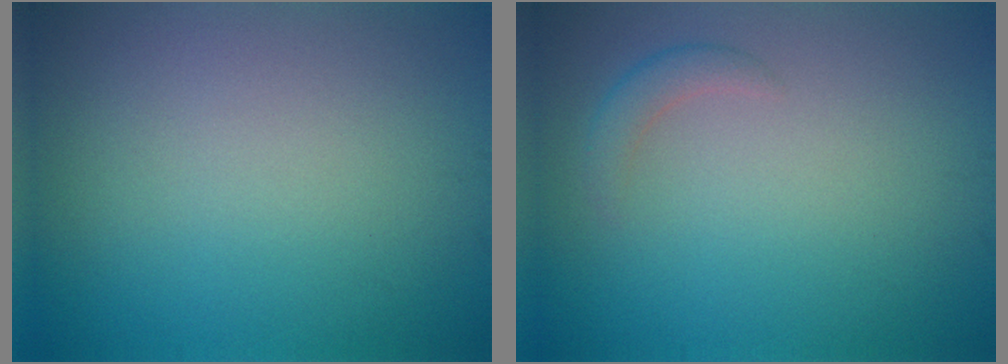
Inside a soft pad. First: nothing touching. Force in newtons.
{"total": 1.4, "press": 1.4, "slide": 0.1}